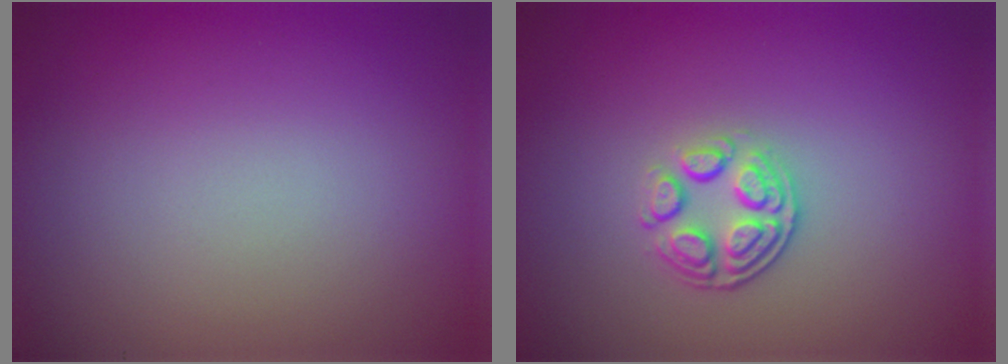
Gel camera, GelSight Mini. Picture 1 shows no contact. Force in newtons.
{"total": 3.0, "press": 2.3, "slide": 1.9}